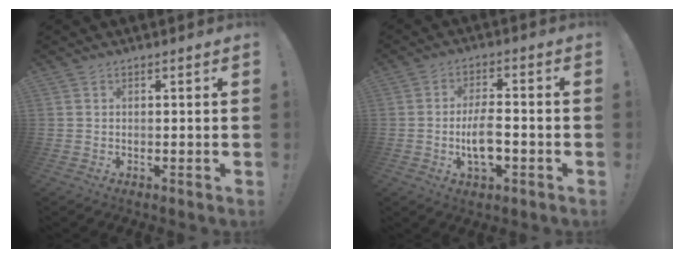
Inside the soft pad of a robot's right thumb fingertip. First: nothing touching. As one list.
[{"total": 9.0, "force": [-2.1, 4.1, 7.8], "torque": [-0.132, 0.003, -0.037]}]